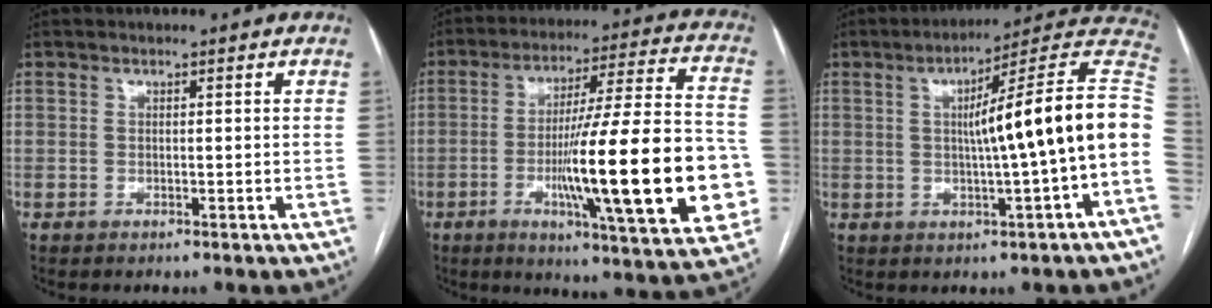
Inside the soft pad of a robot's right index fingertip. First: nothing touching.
{"total": 25.6, "force": [-5.6, 2.0, 24.9], "torque": [-0.335, -0.005, -0.082]}
{"total": 16.7, "force": [-0.2, -0.4, 16.7], "torque": [-0.221, 0.033, -0.008]}